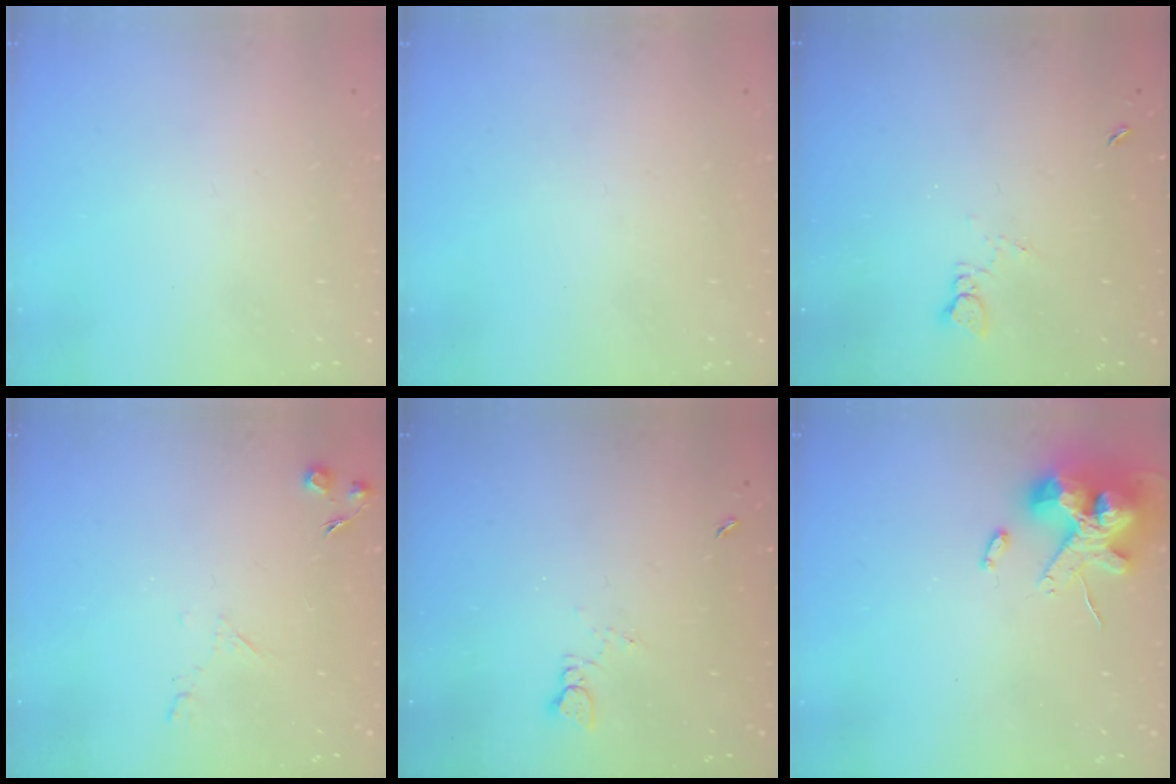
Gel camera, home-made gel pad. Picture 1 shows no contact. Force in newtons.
{"total": 0.0}
{"total": 2.1, "press": 2.1, "slide": 0.3}
{"total": 4.7, "press": 4.6, "slide": 0.8}
{"total": 2.1, "press": 2.1, "slide": 0.3}
{"total": 14.8, "press": 14.6, "slide": 2.2}